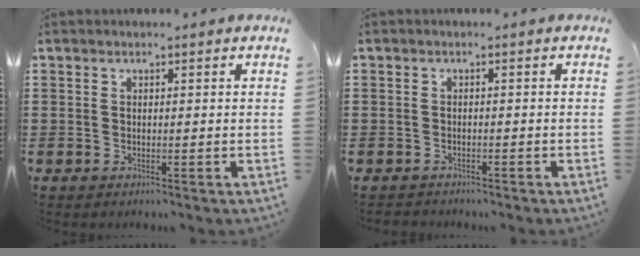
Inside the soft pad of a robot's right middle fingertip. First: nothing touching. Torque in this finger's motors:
{"motor_torque": [0.44, 0.12, -0.72, -0.14]}